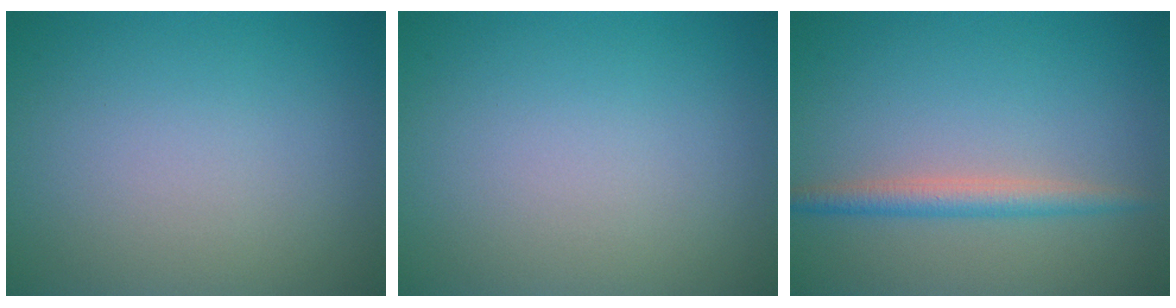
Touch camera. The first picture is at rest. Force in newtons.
{"total": 0.0}
{"total": 2.4, "press": 2.4, "slide": 0.1}